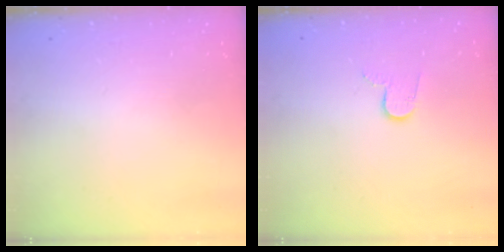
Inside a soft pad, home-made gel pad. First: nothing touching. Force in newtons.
{"total": 6.0, "press": 6.0, "slide": 0.5}